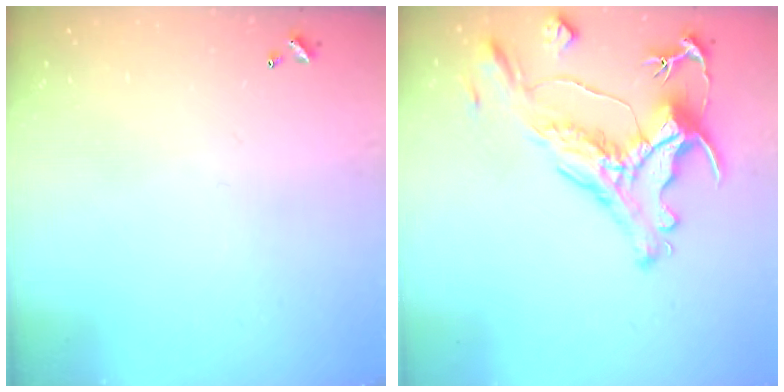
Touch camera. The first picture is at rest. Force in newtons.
{"total": 3.1, "press": 2.8, "slide": 1.4}